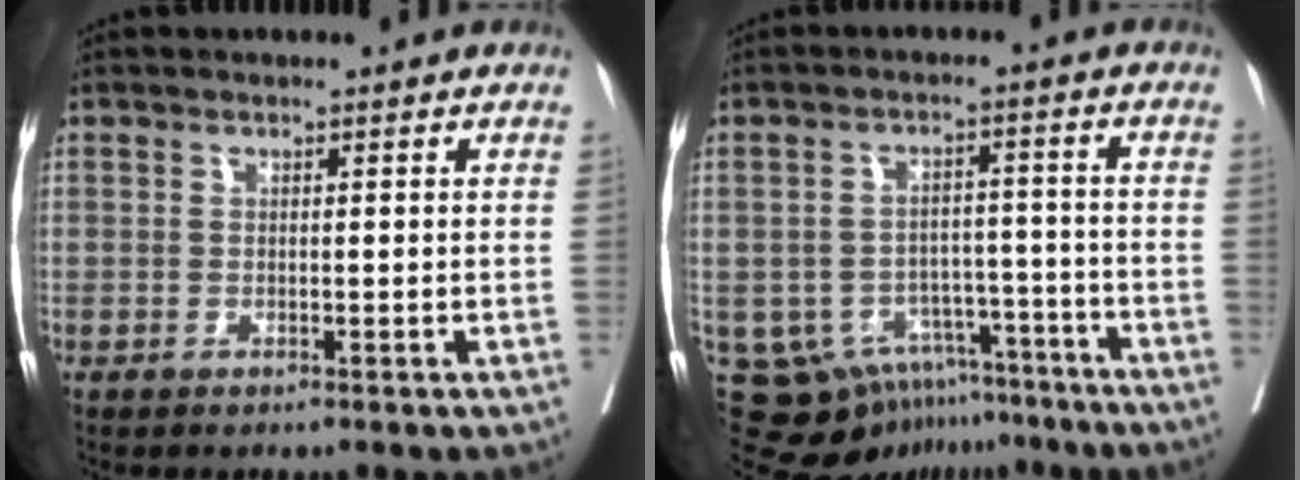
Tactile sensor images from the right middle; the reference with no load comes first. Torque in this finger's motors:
{"motor_torque": [-0.39, -0.35, -0.17, -0.03]}